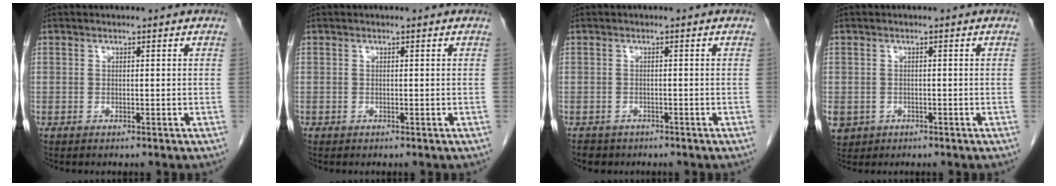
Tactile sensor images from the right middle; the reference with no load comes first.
{"total": 0.0}
{"total": 2.4, "force": [-1.8, 1.6, 0.3], "torque": [-0.011, 0.002, -0.027]}
{"total": 4.9, "force": [-2.2, 4.2, 1.3], "torque": [-0.035, -0.001, -0.030]}